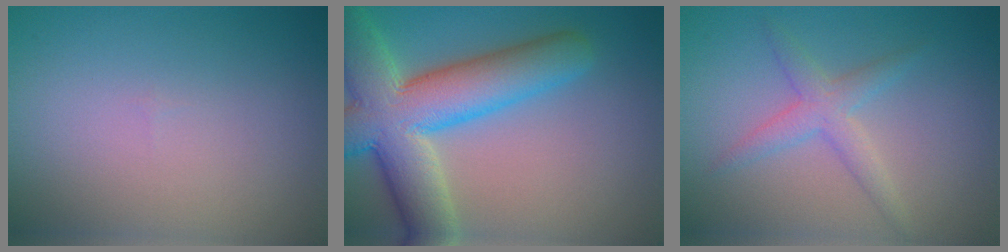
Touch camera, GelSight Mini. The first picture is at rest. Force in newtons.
{"total": 10.6, "press": 10.6, "slide": 0.7}
{"total": 2.5, "press": 2.5, "slide": 0.1}